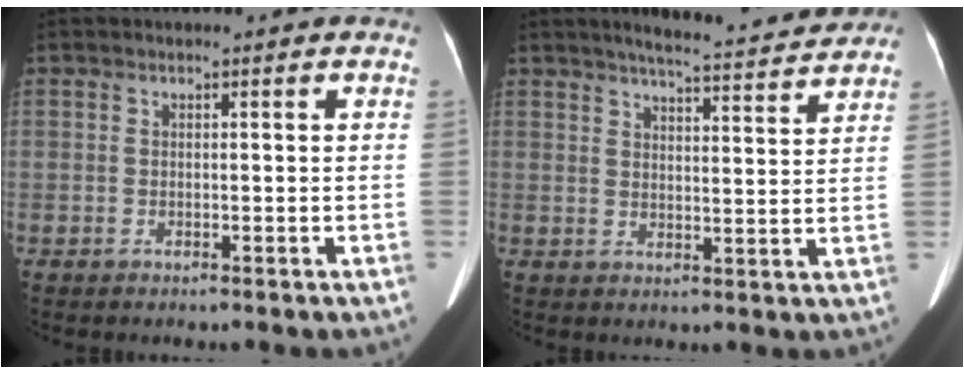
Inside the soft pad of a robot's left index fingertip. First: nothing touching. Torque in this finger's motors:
{"motor_torque": [0.39, -0.54, 0.00, 0.05]}